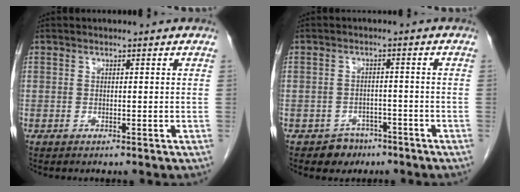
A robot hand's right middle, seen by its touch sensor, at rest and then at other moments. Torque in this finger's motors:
{"motor_torque": [-0.59, -0.22, -0.04, -0.02]}